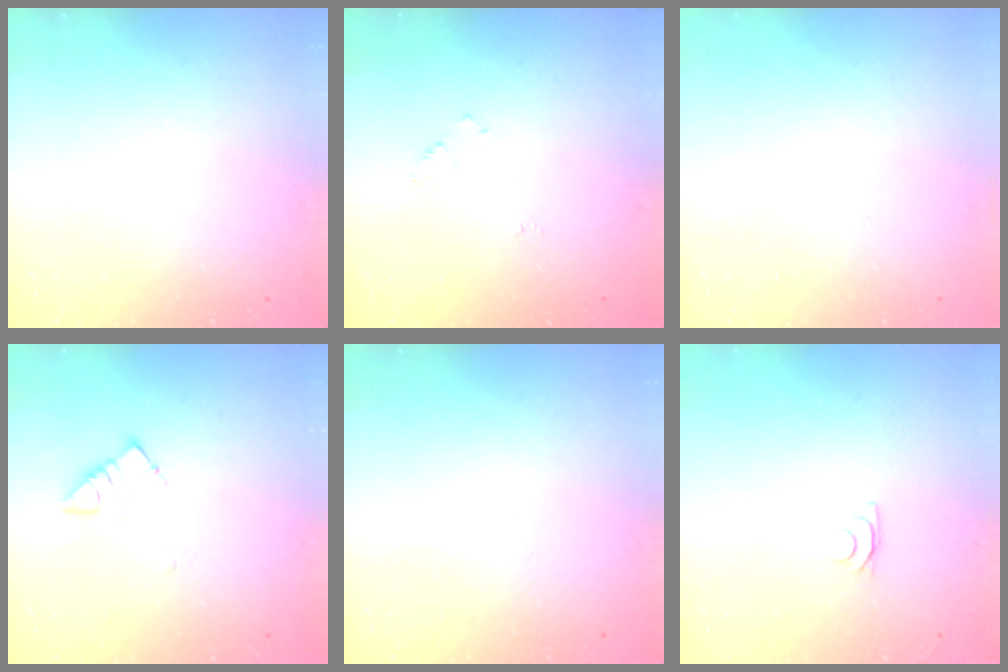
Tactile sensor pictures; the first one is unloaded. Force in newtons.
{"total": 4.7, "press": 4.7, "slide": 0.6}
{"total": 1.6, "press": 1.6, "slide": 0.1}
{"total": 4.9, "press": 4.8, "slide": 0.5}
{"total": 1.8, "press": 1.8, "slide": 0.4}
{"total": 4.2, "press": 4.1, "slide": 0.5}